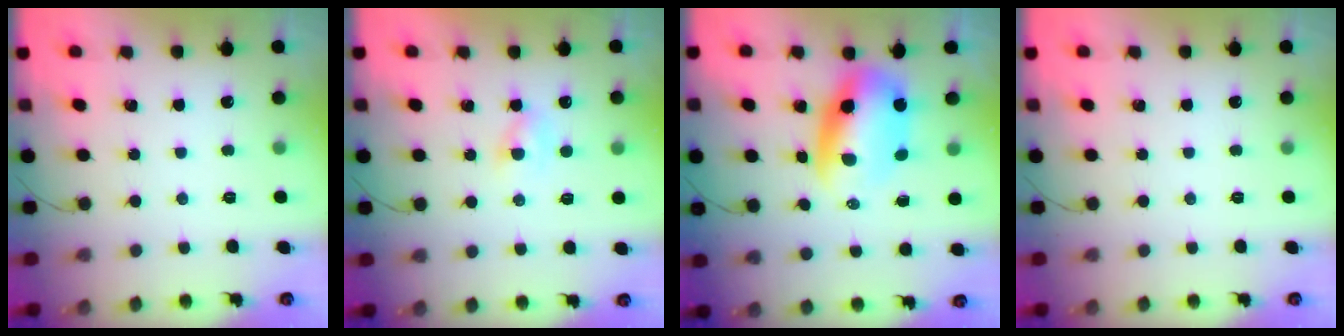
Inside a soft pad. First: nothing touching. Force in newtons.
{"total": 1.9, "press": 1.6, "slide": 1.0}
{"total": 8.8, "press": 8.6, "slide": 1.8}
{"total": 0.0}